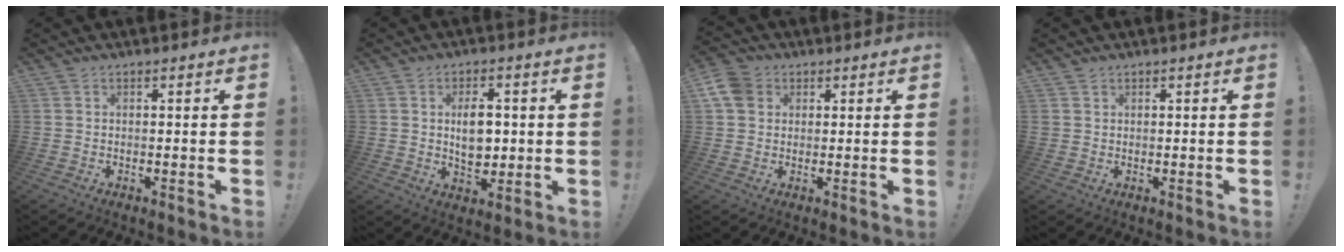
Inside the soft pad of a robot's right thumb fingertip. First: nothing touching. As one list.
[{"total": 8.6, "force": [0.6, 5.7, 6.4], "torque": [-0.100, 0.000, 0.006]}, {"total": 7.4, "force": [2.7, 5.9, 3.5], "torque": [-0.077, -0.003, 0.055]}, {"total": 1.4, "force": [0.9, 1.1, 0.2], "torque": [0.003, -0.002, 0.016]}]